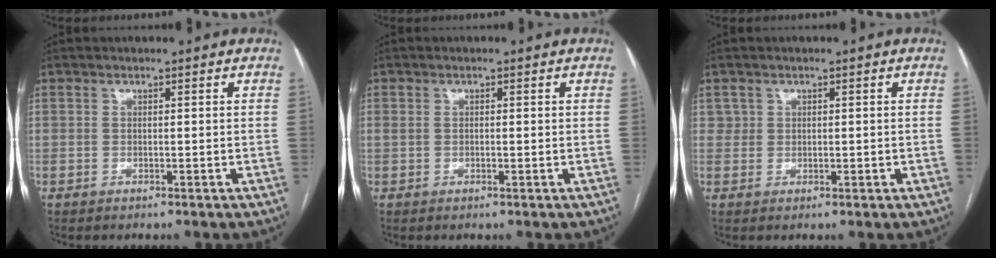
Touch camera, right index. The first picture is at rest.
{"total": 0.8, "force": [0.0, 0.3, 0.7], "torque": [-0.021, 0.006, 0.005]}
{"total": 1.4, "force": [0.5, 1.3, 0.1], "torque": [0.004, 0.003, 0.006]}